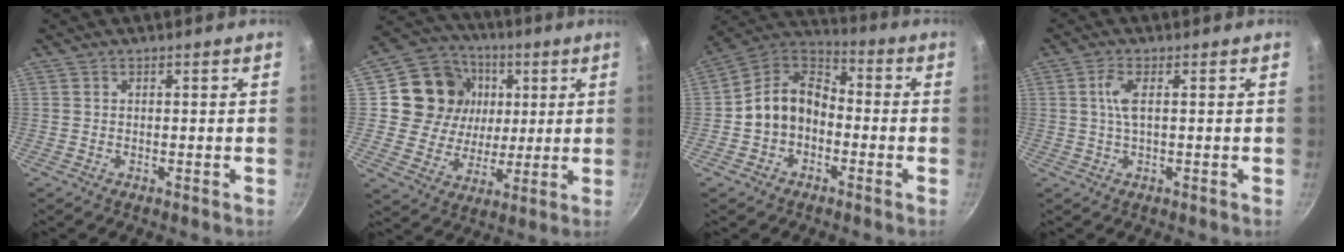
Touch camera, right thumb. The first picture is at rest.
{"total": 16.8, "force": [3.9, 14.9, 6.8], "torque": [-0.103, 0.005, 0.064]}
{"total": 11.1, "force": [-2.2, 8.5, 6.8], "torque": [-0.093, 0.048, -0.057]}
{"total": 3.5, "force": [0.4, 0.8, 3.4], "torque": [-0.081, 0.004, 0.008]}